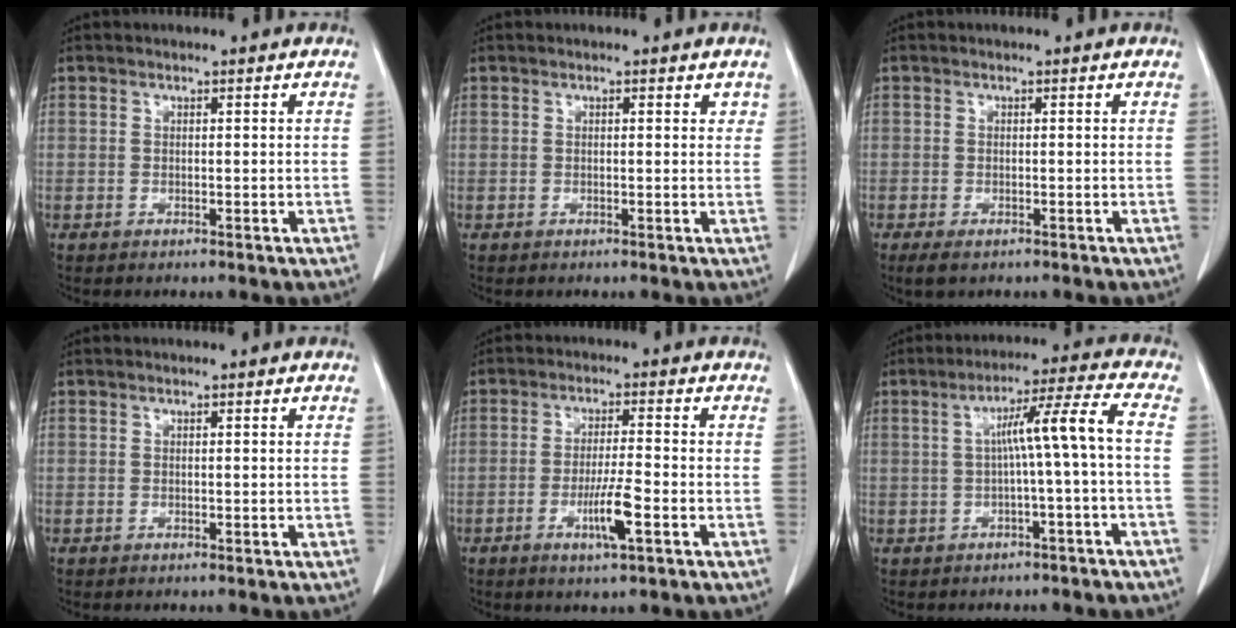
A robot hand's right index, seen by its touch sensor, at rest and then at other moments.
{"total": 1.6, "force": [0.8, 0.8, 1.1], "torque": [-0.009, 0.000, 0.007]}
{"total": 2.0, "force": [-1.0, 0.6, 1.6], "torque": [-0.031, -0.007, -0.012]}
{"total": 0.0}
{"total": 5.8, "force": [-2.3, 0.1, 5.3], "torque": [-0.100, -0.009, -0.043]}
{"total": 7.5, "force": [-0.6, -1.2, 7.4], "torque": [-0.120, 0.023, -0.005]}